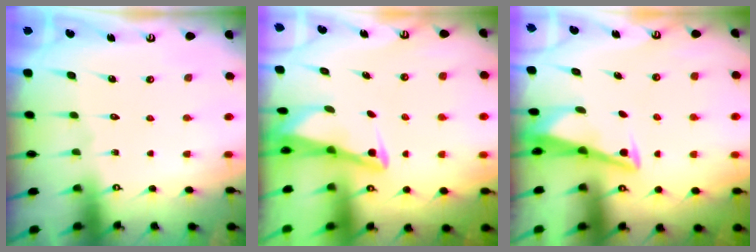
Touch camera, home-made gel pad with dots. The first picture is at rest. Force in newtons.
{"total": 3.0, "press": 3.0, "slide": 0.4}
{"total": 4.5, "press": 4.4, "slide": 0.8}